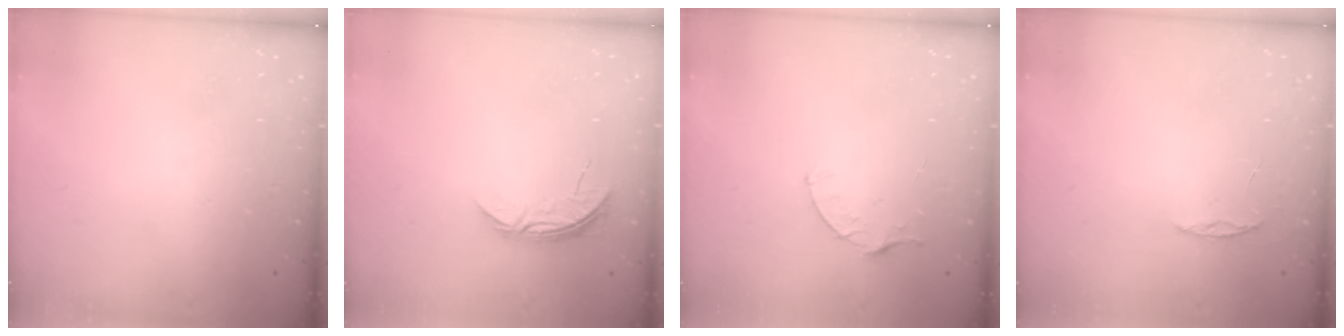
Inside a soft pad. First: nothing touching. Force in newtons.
{"total": 5.4, "press": 5.4, "slide": 0.6}
{"total": 3.4, "press": 3.4, "slide": 0.4}
{"total": 2.4, "press": 2.4, "slide": 0.2}